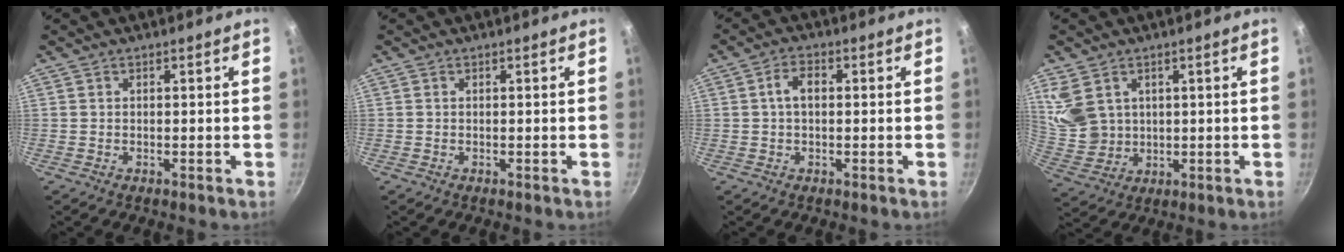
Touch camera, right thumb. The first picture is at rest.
{"total": 0.0}
{"total": 3.8, "force": [0.4, 2.3, 3.1], "torque": [-0.057, 0.013, 0.004]}
{"total": 9.1, "force": [3.4, 7.0, 4.7], "torque": [-0.090, -0.007, 0.089]}